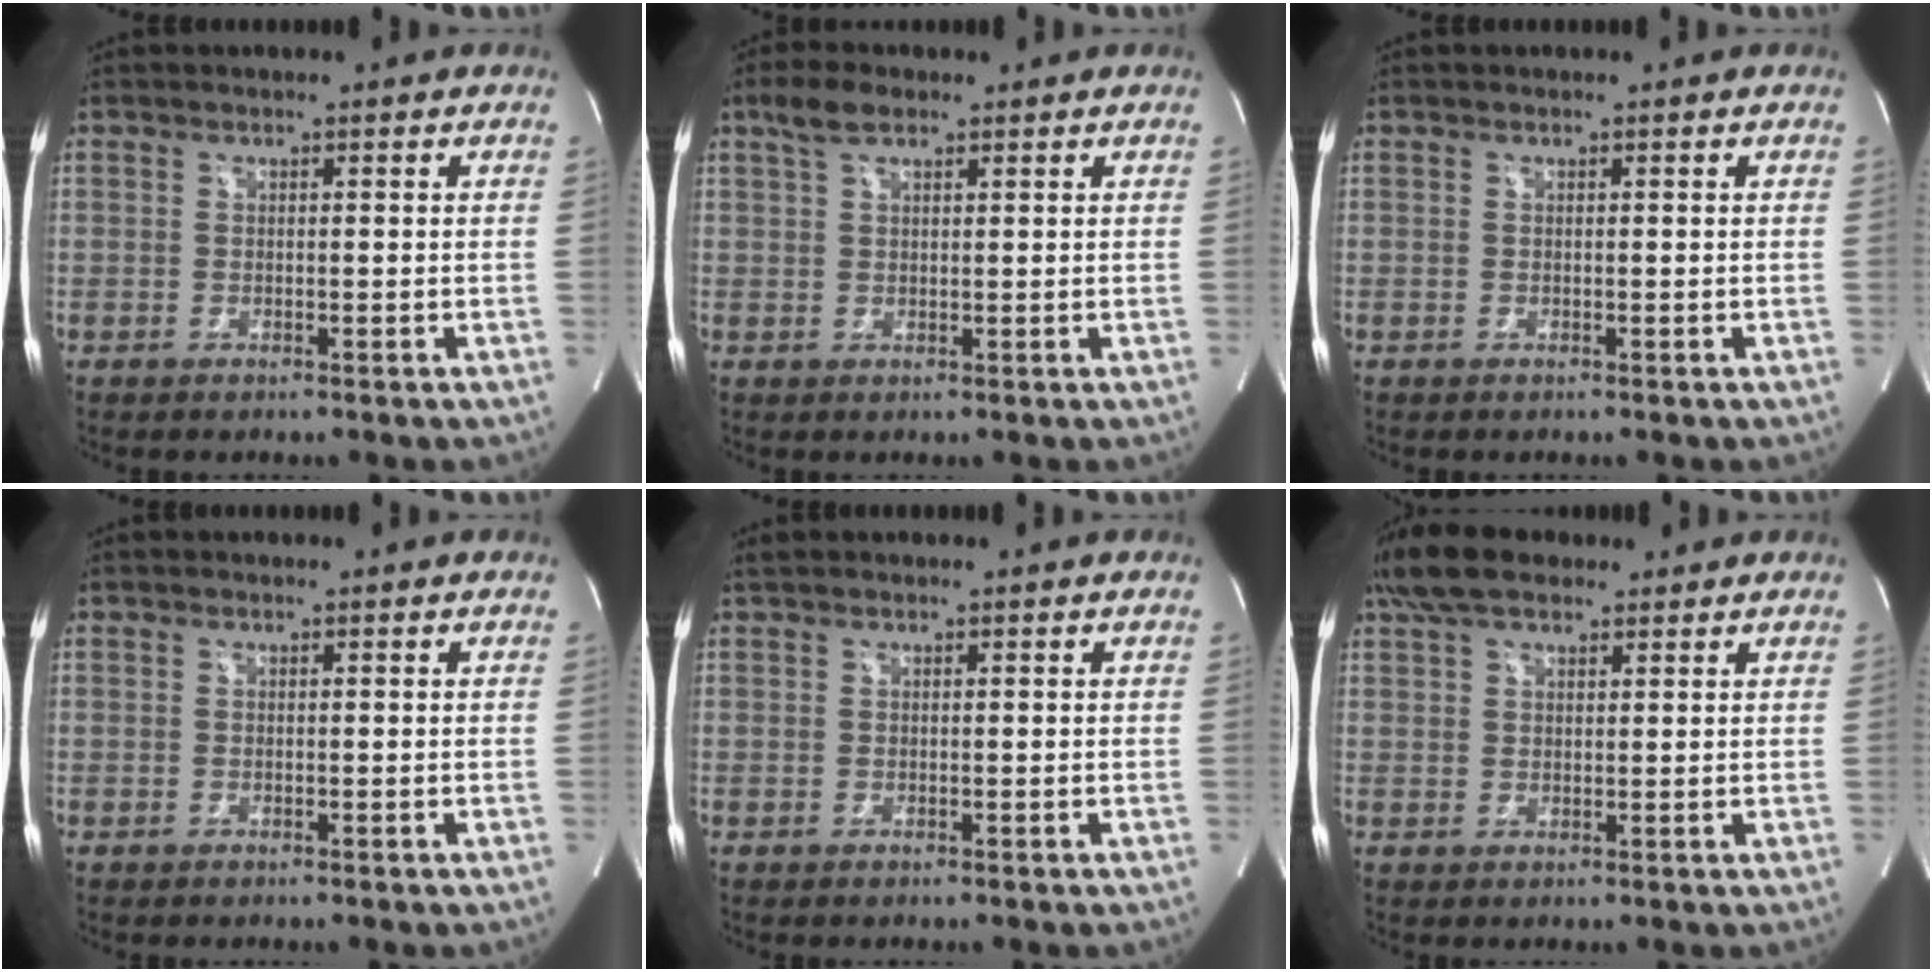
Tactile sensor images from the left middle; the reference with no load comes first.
{"total": 3.7, "force": [2.5, 1.4, 2.3], "torque": [-0.056, 0.015, 0.051]}
{"total": 0.0}
{"total": 0.0}
{"total": 0.7, "force": [0.6, 0.0, 0.2], "torque": [-0.016, 0.016, 0.017]}
{"total": 7.4, "force": [5.6, 3.0, 3.8], "torque": [-0.083, 0.031, 0.107]}